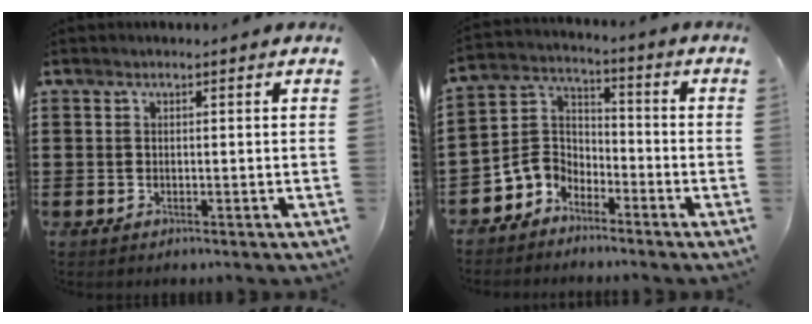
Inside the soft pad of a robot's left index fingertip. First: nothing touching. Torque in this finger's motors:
{"motor_torque": [0.26, 0.26, 0.16, 0.07]}